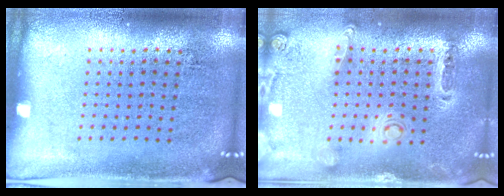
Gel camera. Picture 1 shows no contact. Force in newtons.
{"total": 0.8, "press": 0.7, "slide": 0.3}